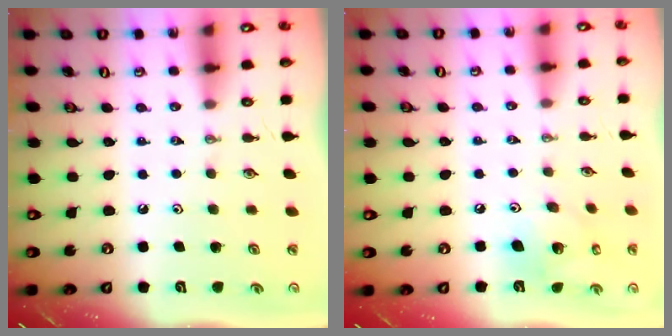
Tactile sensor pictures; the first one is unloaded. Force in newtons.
{"total": 13.3, "press": 12.9, "slide": 3.0}